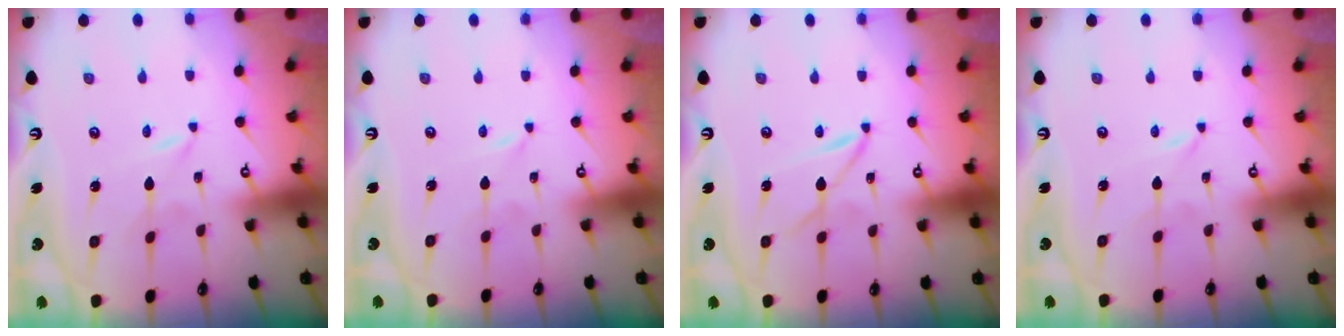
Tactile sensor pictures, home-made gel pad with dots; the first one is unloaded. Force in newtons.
{"total": 0.0}
{"total": 1.9, "press": 1.9, "slide": 0.2}
{"total": 0.0}